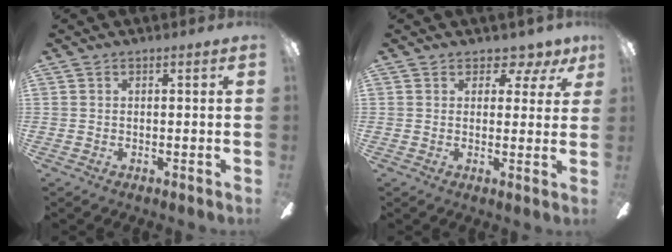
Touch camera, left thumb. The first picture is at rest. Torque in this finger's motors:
{"motor_torque": [-0.01, 0.02, -0.35, 0.15, -0.03]}